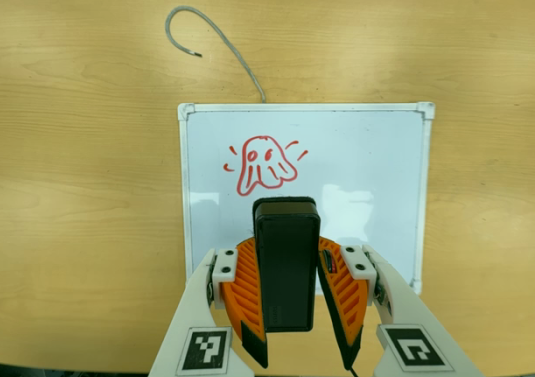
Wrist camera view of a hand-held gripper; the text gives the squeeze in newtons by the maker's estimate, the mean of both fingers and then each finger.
{"total": 7.8, "left": 6.4, "right": 9.1}